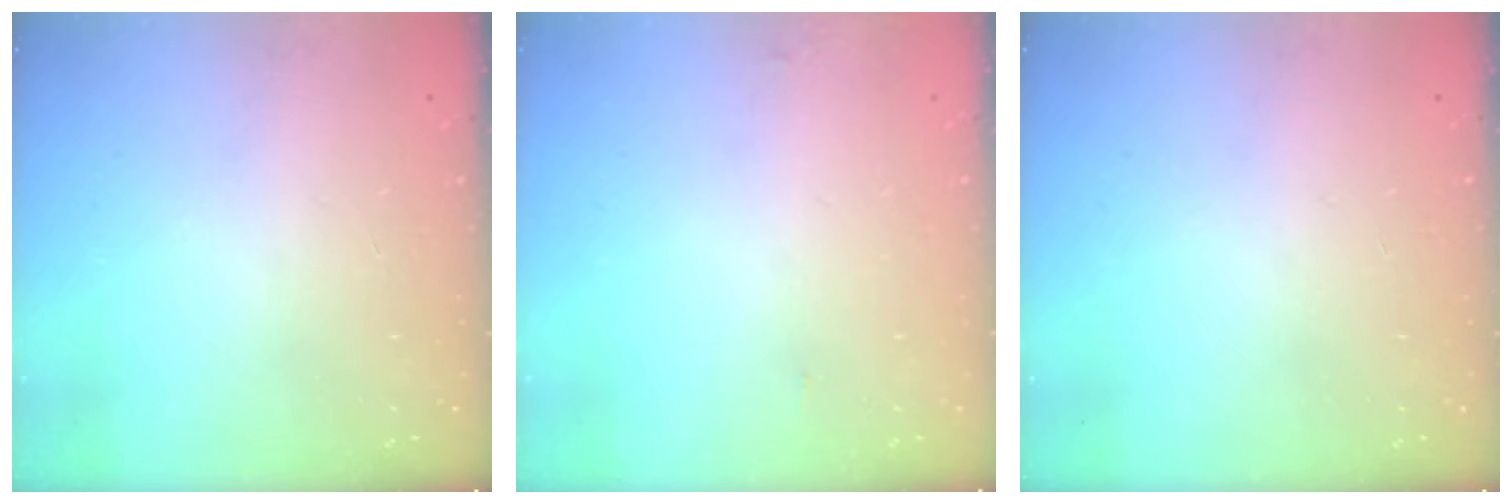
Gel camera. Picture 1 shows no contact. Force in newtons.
{"total": 4.1, "press": 3.8, "slide": 1.7}
{"total": 0.0}